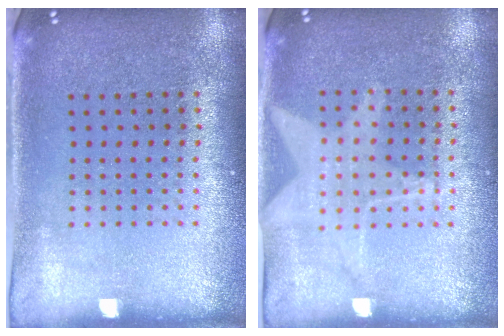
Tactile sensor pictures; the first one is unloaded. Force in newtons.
{"total": 1.0, "press": 0.9, "slide": 0.4}